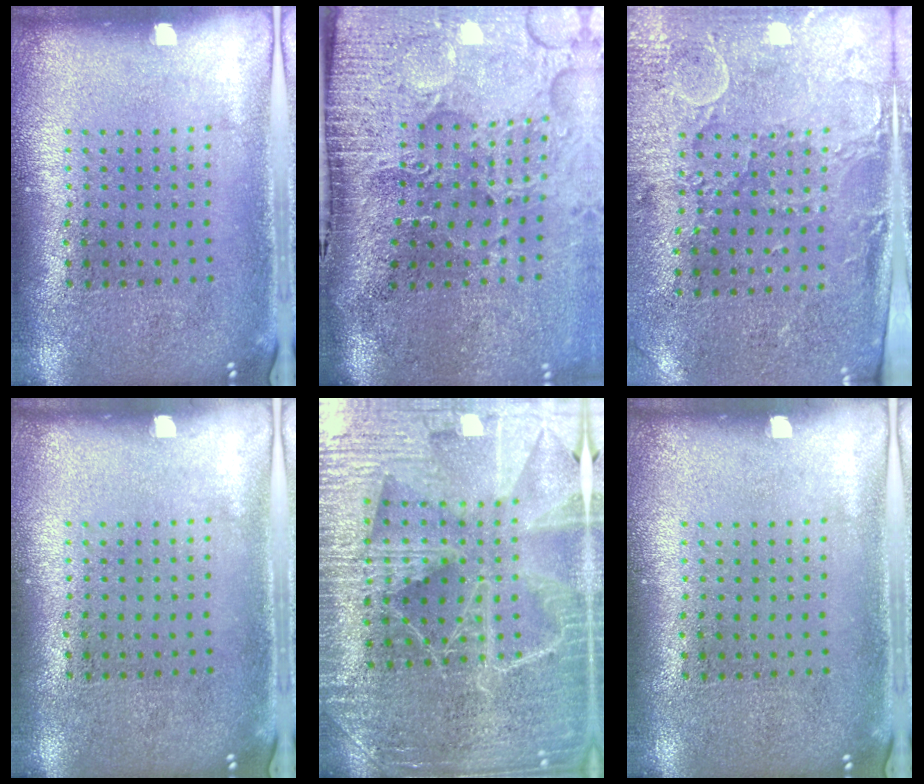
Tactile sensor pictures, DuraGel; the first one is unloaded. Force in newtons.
{"total": 5.2, "press": 4.1, "slide": 3.2}
{"total": 2.9, "press": 2.5, "slide": 1.5}
{"total": 0.0}
{"total": 4.8, "press": 4.5, "slide": 1.7}
{"total": 0.0}